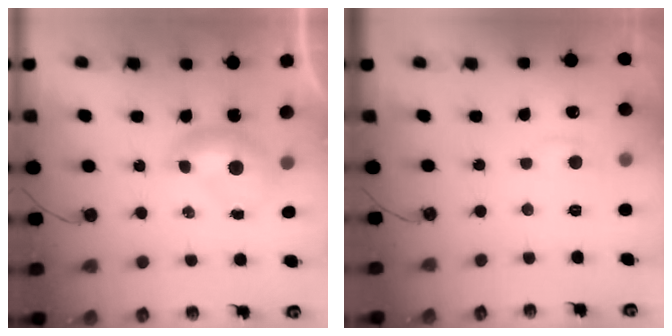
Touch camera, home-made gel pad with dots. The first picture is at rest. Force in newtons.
{"total": 0.7, "press": 0.1, "slide": 0.7}